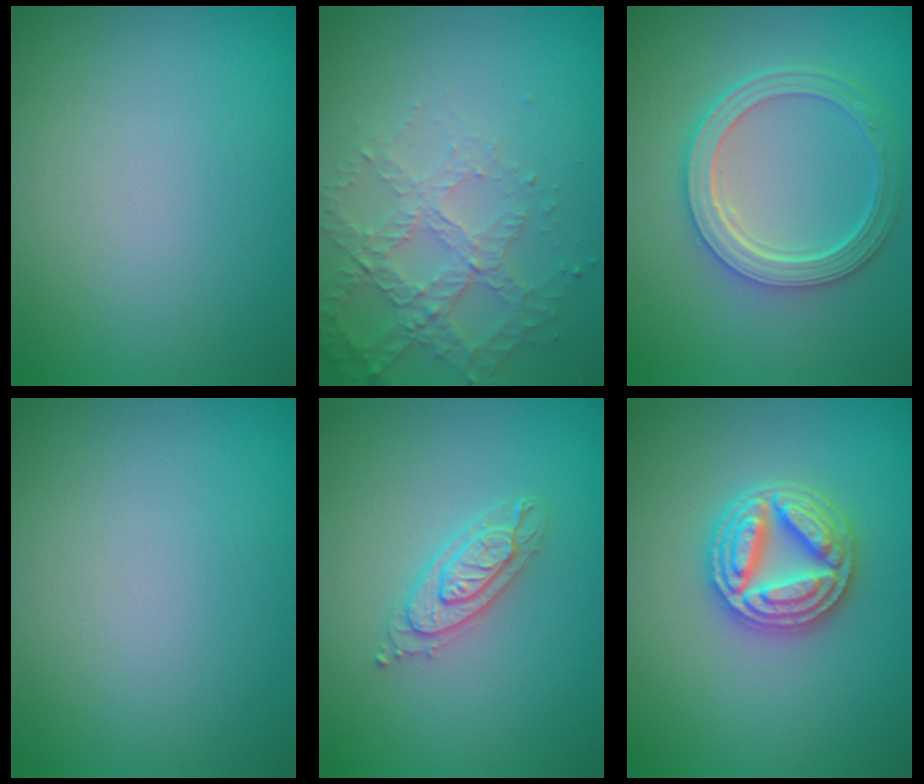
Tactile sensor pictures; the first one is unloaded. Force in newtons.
{"total": 4.3, "press": 3.2, "slide": 2.9}
{"total": 5.1, "press": 3.9, "slide": 3.3}
{"total": 0.0}
{"total": 2.3, "press": 2.3, "slide": 0.4}
{"total": 4.7, "press": 4.7, "slide": 0.8}